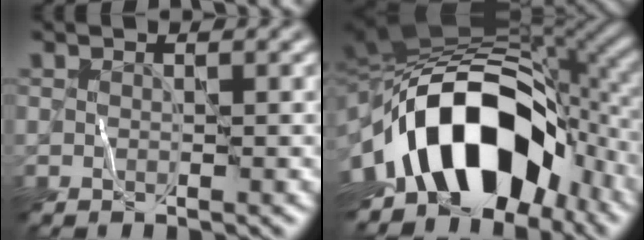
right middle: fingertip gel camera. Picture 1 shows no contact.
{"total": 16.2, "force": [-5.5, 9.7, 11.8], "torque": [-0.180, 0.007, -0.101]}